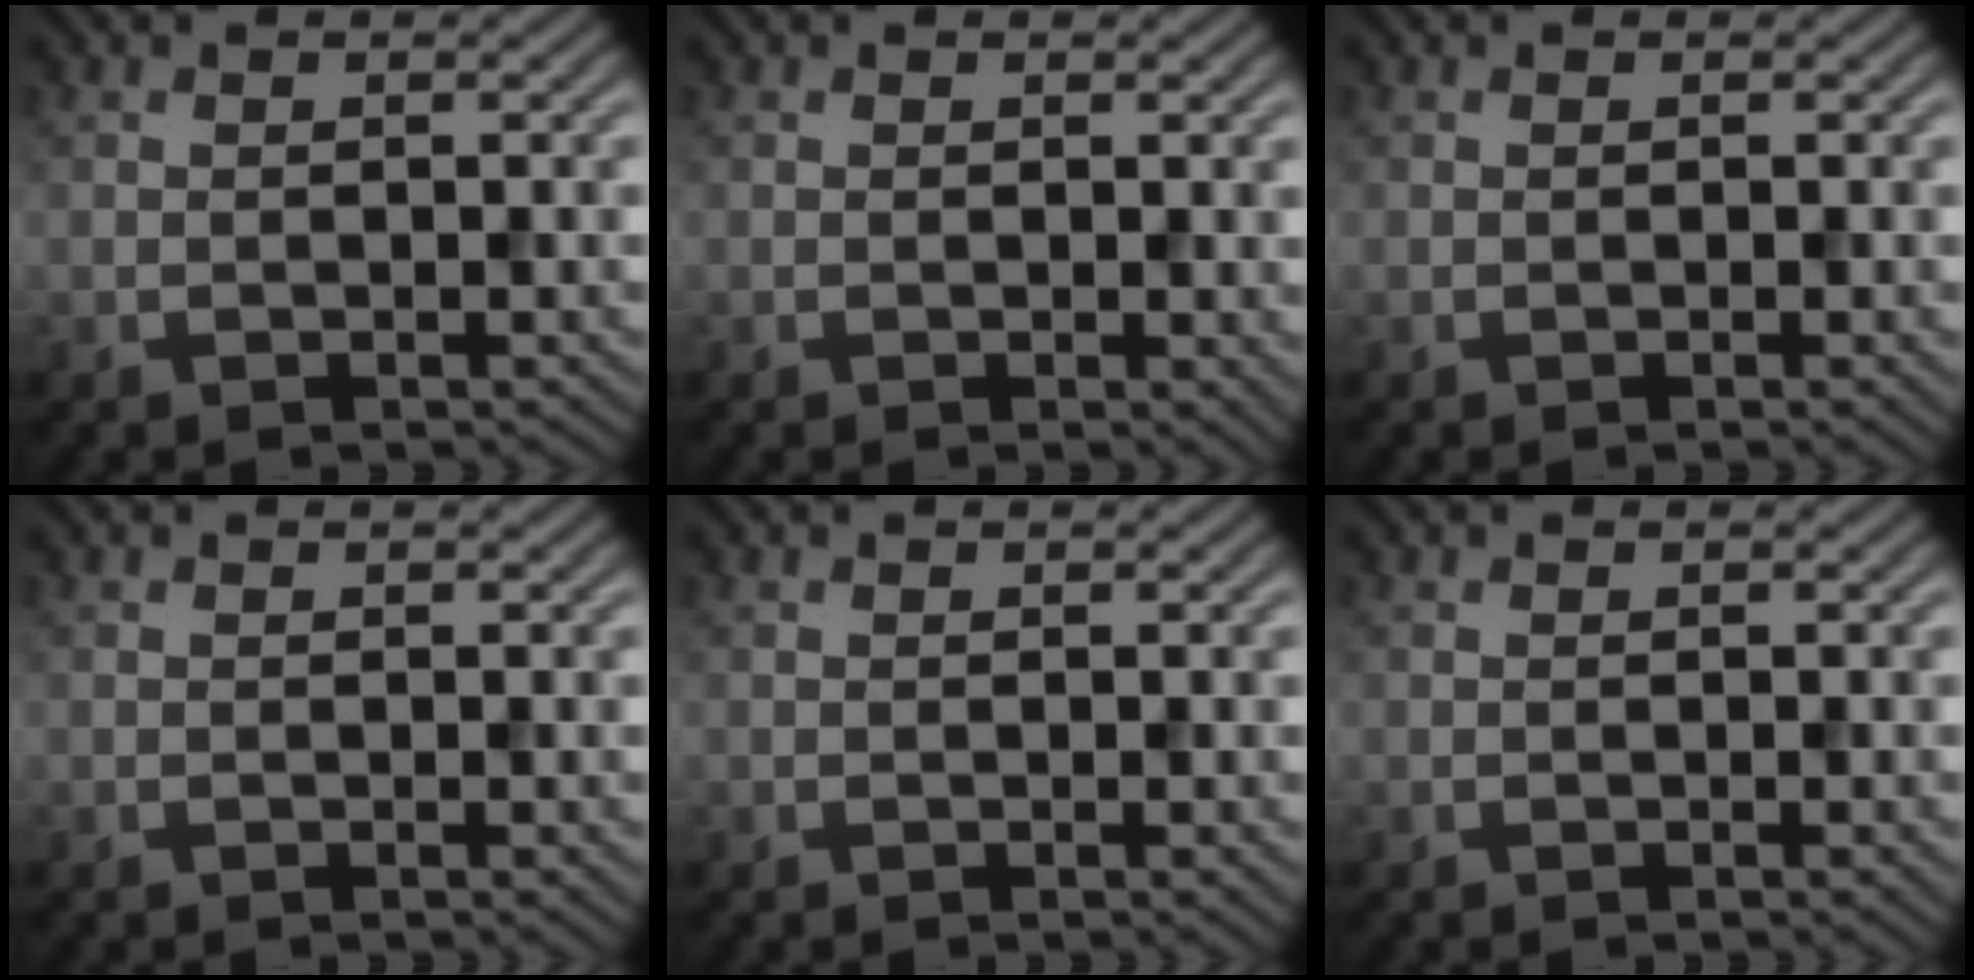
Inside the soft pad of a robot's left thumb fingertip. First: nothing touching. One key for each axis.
{"total": 0.7, "fx": 0.2, "fy": 0.5, "fz": 0.4, "tx": -0.002, "ty": -0.003, "tz": 0.004}
{"total": 0.0}
{"total": 0.0}
{"total": 0.0}
{"total": 0.0}